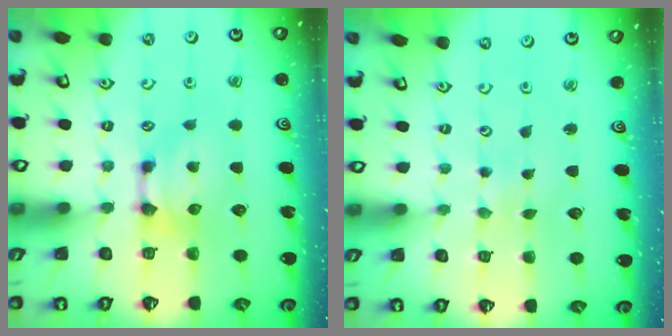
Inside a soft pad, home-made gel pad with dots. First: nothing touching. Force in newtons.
{"total": 5.6, "press": 5.6, "slide": 0.2}